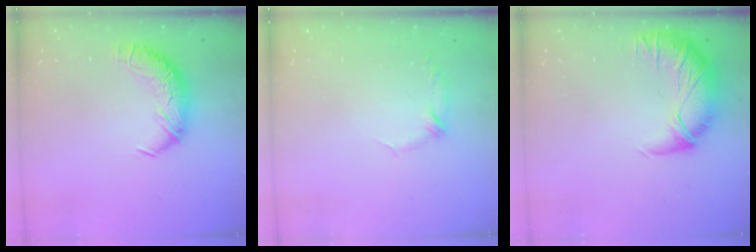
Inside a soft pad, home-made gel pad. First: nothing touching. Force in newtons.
{"total": 6.5, "press": 6.4, "slide": 0.9}
{"total": 2.8, "press": 1.3, "slide": 2.4}